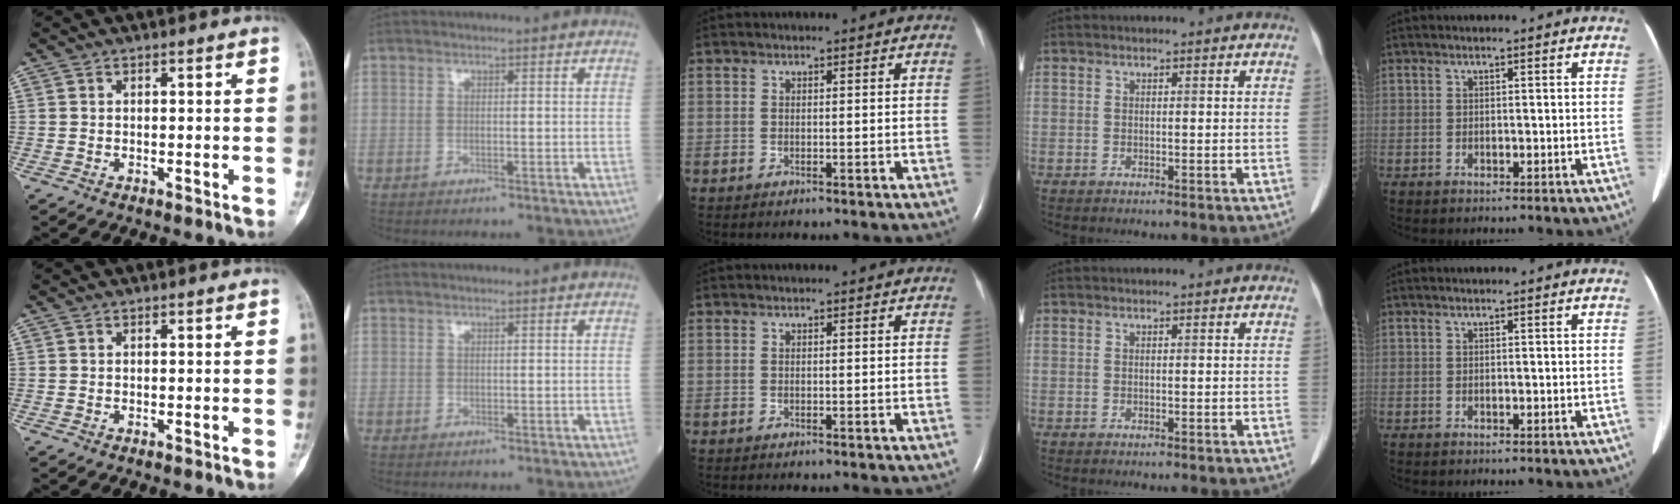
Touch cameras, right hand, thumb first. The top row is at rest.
{}